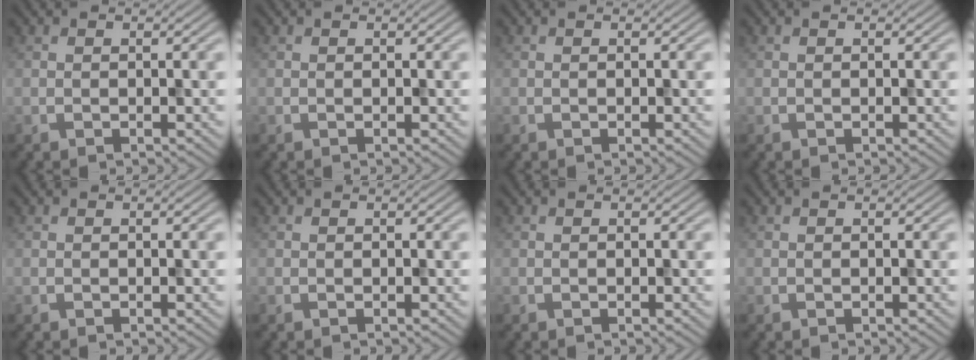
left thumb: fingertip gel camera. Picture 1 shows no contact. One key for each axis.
{"total": 0.0}
{"total": 0.0}
{"total": 0.0}
{"total": 0.0}
{"total": 0.0}
{"total": 0.0}
{"total": 0.0}